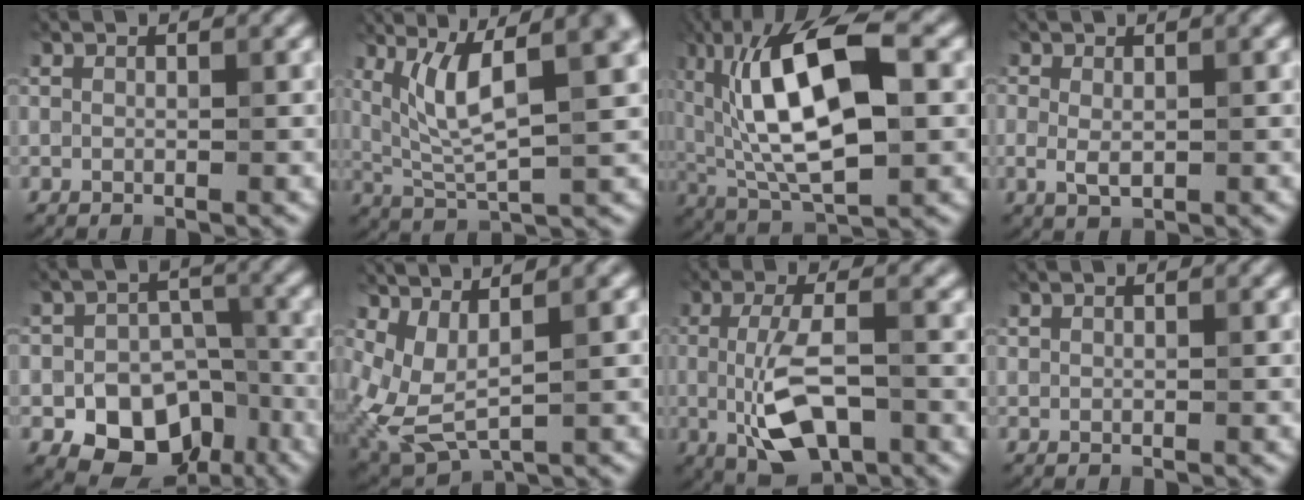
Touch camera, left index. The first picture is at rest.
{"total": 7.0, "force": [2.7, 1.9, 6.2], "torque": [-0.114, 0.004, 0.050]}
{"total": 12.1, "force": [1.9, 5.1, 10.9], "torque": [-0.192, 0.015, 0.024]}
{"total": 1.0, "force": [-0.3, 0.5, 0.8], "torque": [-0.013, -0.003, -0.007]}
{"total": 9.8, "force": [-5.9, 6.7, 4.0], "torque": [-0.027, -0.007, -0.096]}
{"total": 3.8, "force": [0.8, 1.3, 3.5], "torque": [-0.095, -0.007, 0.025]}
{"total": 5.2, "force": [-1.3, 2.0, 4.6], "torque": [-0.095, -0.014, -0.024]}
{"total": 0.9, "force": [-0.1, -0.2, -0.8], "torque": [0.015, -0.001, -0.003]}